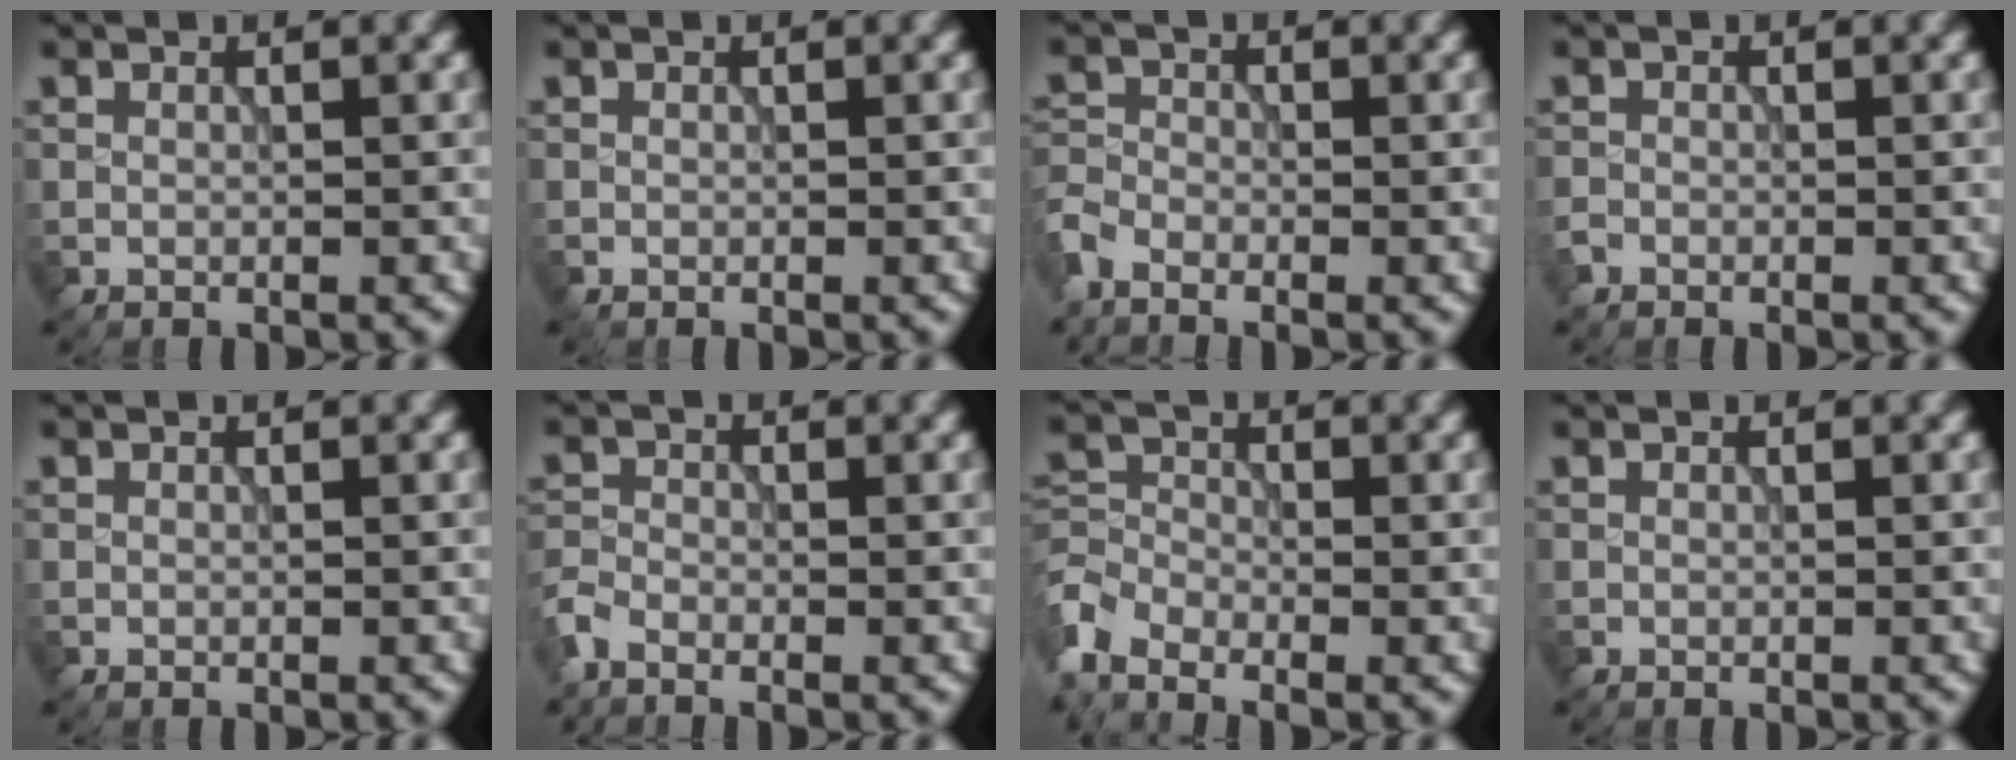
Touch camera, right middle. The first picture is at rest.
{"total": 0.0}
{"total": 2.6, "force": [-2.0, 1.2, 1.1], "torque": [-0.025, -0.005, -0.059]}
{"total": 0.8, "force": [-0.6, 0.5, 0.1], "torque": [0.000, -0.002, -0.016]}
{"total": 0.0}
{"total": 2.1, "force": [-1.7, 0.9, 0.9], "torque": [-0.021, -0.002, -0.048]}
{"total": 3.7, "force": [-2.5, 2.0, 1.8], "torque": [-0.038, -0.005, -0.057]}
{"total": 0.0}